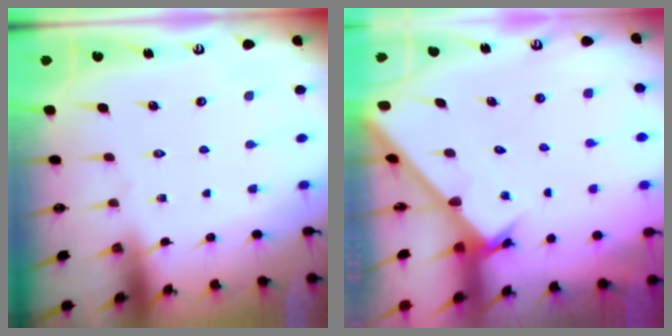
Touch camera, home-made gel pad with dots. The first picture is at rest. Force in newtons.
{"total": 2.6, "press": 2.6, "slide": 0.3}